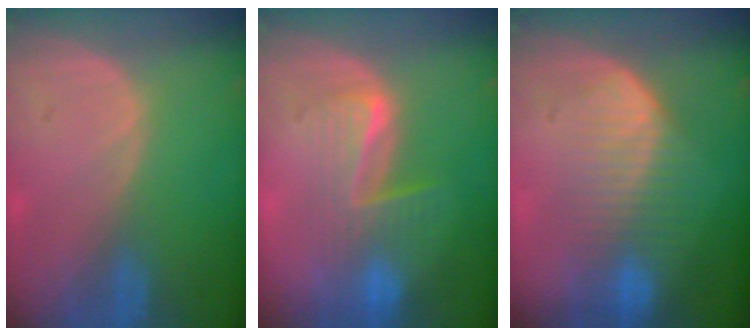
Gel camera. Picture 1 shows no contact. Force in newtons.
{"total": 6.5, "press": 6.4, "slide": 1.2}
{"total": 7.7, "press": 7.4, "slide": 2.2}